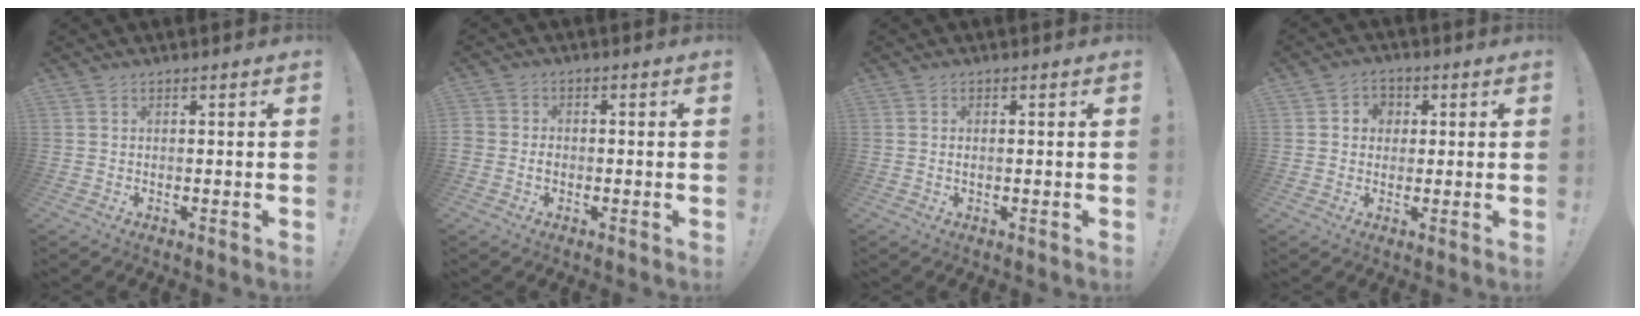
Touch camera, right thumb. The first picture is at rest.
{"total": 2.5, "force": [-1.2, 2.0, 0.9], "torque": [-0.012, 0.005, -0.023]}
{"total": 0.8, "force": [-0.1, 0.3, 0.7], "torque": [-0.019, 0.004, -0.001]}
{"total": 4.6, "force": [0.3, 4.4, 1.5], "torque": [-0.027, 0.006, 0.005]}